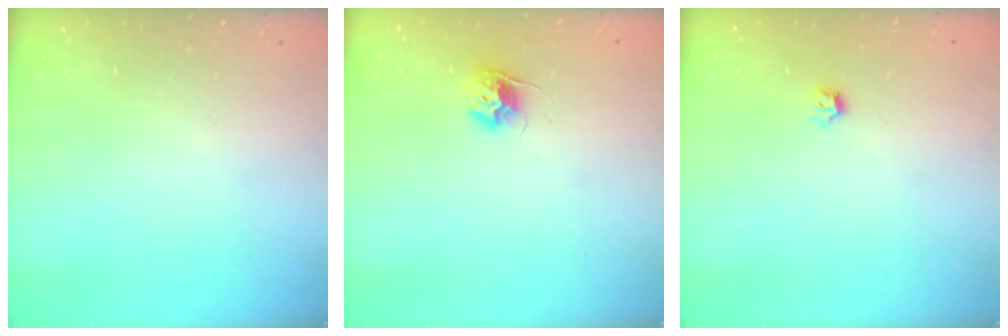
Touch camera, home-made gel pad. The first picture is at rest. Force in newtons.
{"total": 8.3, "press": 8.2, "slide": 0.6}
{"total": 3.4, "press": 3.3, "slide": 0.7}